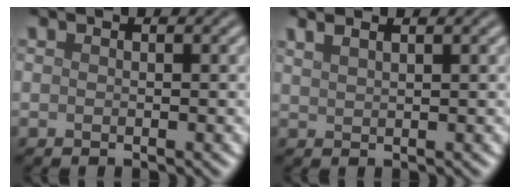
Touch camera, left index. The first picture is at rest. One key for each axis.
{"total": 2.6, "fx": 1.8, "fy": 1.0, "fz": 1.6, "tx": -0.009, "ty": 0.008, "tz": 0.008}